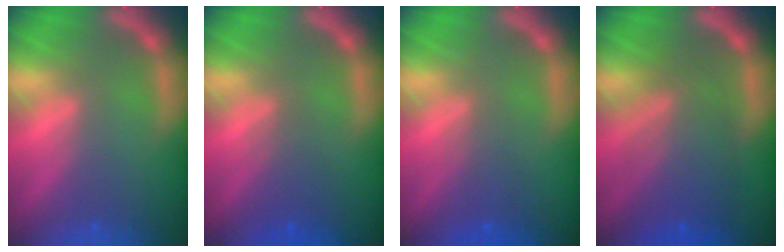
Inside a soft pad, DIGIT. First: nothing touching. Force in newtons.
{"total": 2.5}
{"total": 2.5}
{"total": 7.6}